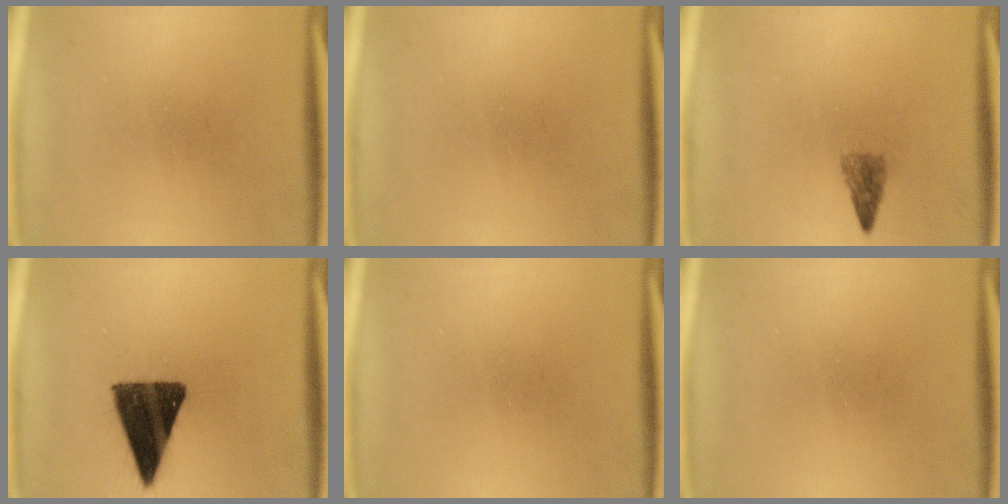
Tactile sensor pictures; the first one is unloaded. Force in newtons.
{"total": 0.0}
{"total": 2.2}
{"total": 13.5}
{"total": 0.0}
{"total": 0.0}